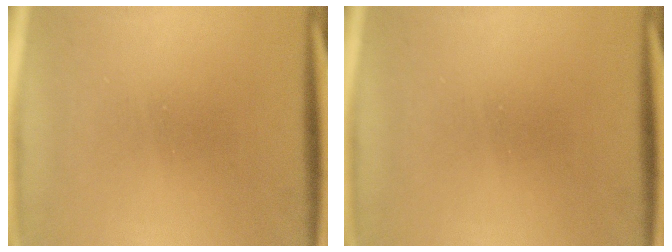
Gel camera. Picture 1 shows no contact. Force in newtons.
{"total": 0.0}